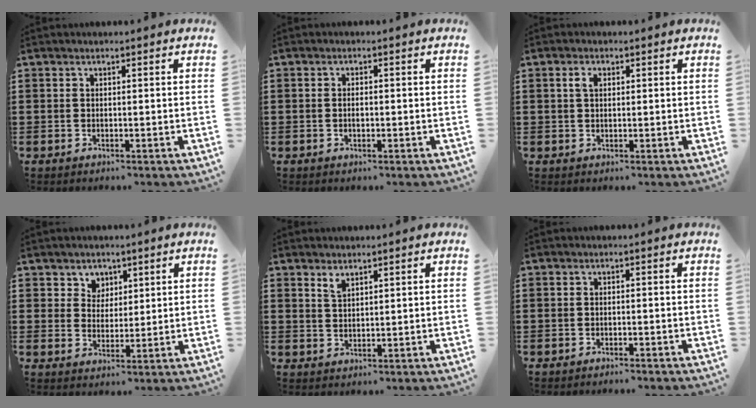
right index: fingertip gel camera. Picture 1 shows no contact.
{"total": 1.3, "force": [-0.1, 0.4, 1.3], "torque": [-0.026, -0.002, -0.002]}
{"total": 1.9, "force": [0.6, 1.1, 1.4], "torque": [-0.031, 0.008, 0.009]}
{"total": 3.8, "force": [2.3, 3.0, 0.0], "torque": [-0.019, 0.011, 0.041]}
{"total": 1.9, "force": [1.5, 0.7, 0.9], "torque": [-0.022, 0.002, 0.028]}
{"total": 0.8, "force": [-0.7, -0.1, 0.1], "torque": [-0.004, -0.001, -0.015]}